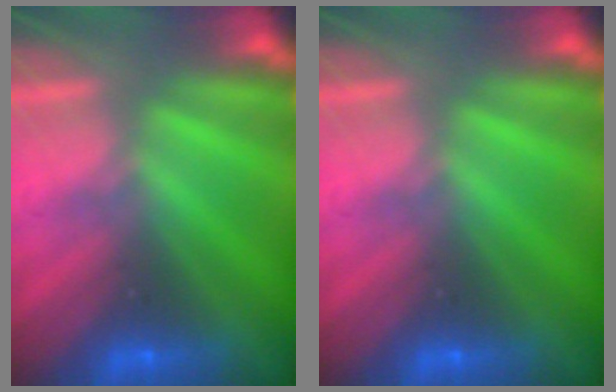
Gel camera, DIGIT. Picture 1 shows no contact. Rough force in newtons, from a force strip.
{"total": 0.0}